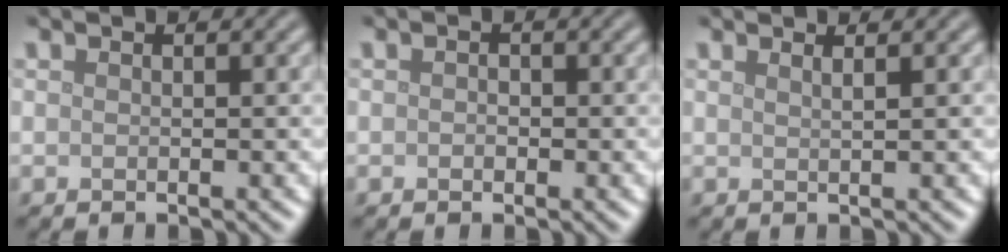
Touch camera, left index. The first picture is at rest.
{"total": 0.7, "force": [-0.1, 0.6, 0.4], "torque": [-0.006, -0.003, -0.003]}
{"total": 1.4, "force": [0.9, 0.6, 0.9], "torque": [0.000, 0.001, 0.001]}